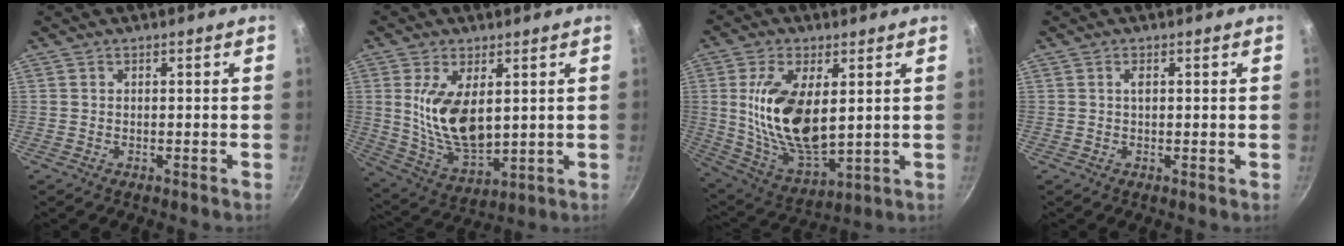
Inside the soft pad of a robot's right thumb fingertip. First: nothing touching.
{"total": 13.5, "force": [2.7, 7.0, 11.2], "torque": [-0.198, -0.028, 0.065]}
{"total": 17.7, "force": [3.0, 8.8, 15.0], "torque": [-0.273, -0.023, 0.068]}
{"total": 0.7, "force": [0.3, -0.4, 0.4], "torque": [-0.008, -0.003, 0.005]}